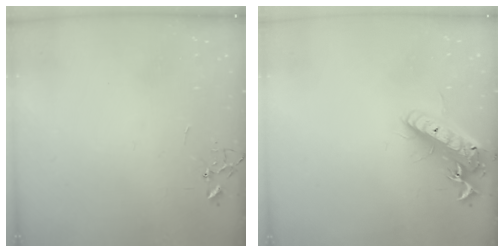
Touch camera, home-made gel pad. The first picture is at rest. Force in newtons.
{"total": 16.1, "press": 15.8, "slide": 3.2}